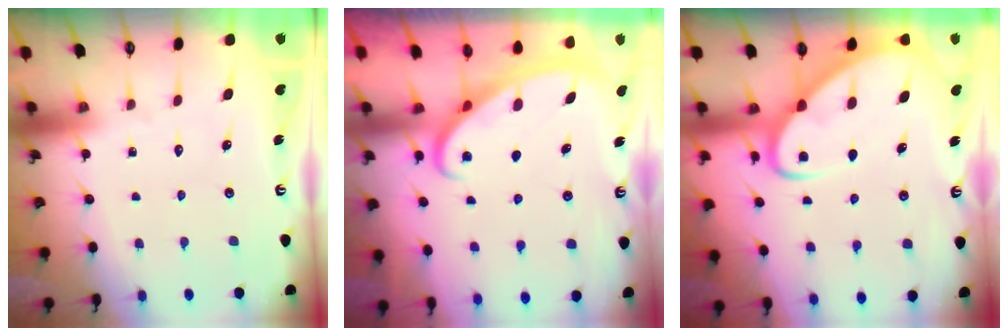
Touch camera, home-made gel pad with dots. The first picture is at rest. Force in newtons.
{"total": 2.8, "press": 2.7, "slide": 0.4}
{"total": 5.8, "press": 5.8, "slide": 0.6}